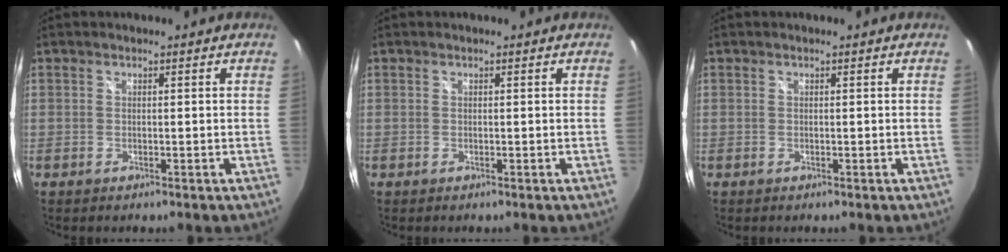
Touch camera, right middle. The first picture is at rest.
{"total": 0.0}
{"total": 0.0}